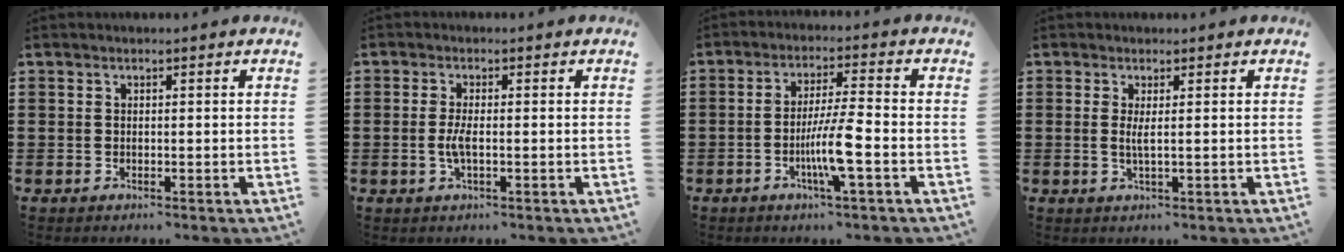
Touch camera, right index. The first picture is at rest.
{"total": 2.8, "force": [-0.6, 0.6, 2.7], "torque": [-0.063, -0.007, -0.015]}
{"total": 7.3, "force": [-2.5, 0.2, 6.9], "torque": [-0.134, -0.013, -0.051]}
{"total": 1.9, "force": [0.1, -0.3, 1.9], "torque": [-0.037, -0.009, 0.002]}